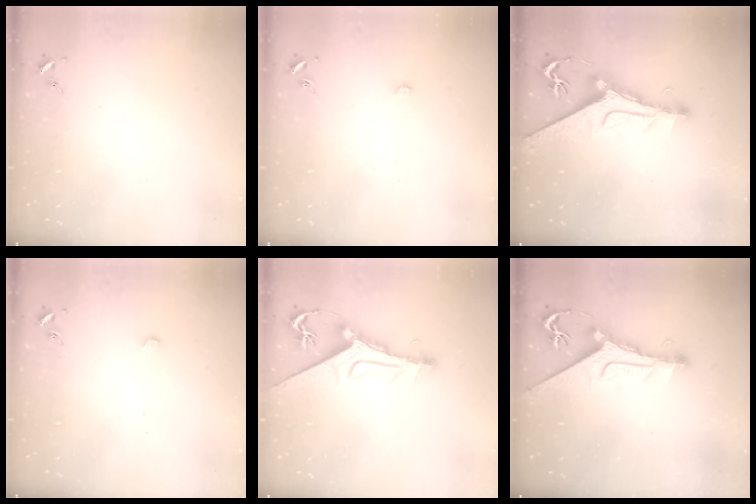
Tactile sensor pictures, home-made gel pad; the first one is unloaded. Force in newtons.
{"total": 2.4, "press": 2.4, "slide": 0.2}
{"total": 13.3, "press": 13.3, "slide": 1.3}
{"total": 2.5, "press": 2.5, "slide": 0.1}
{"total": 11.9, "press": 11.8, "slide": 1.3}
{"total": 12.0, "press": 11.9, "slide": 1.4}